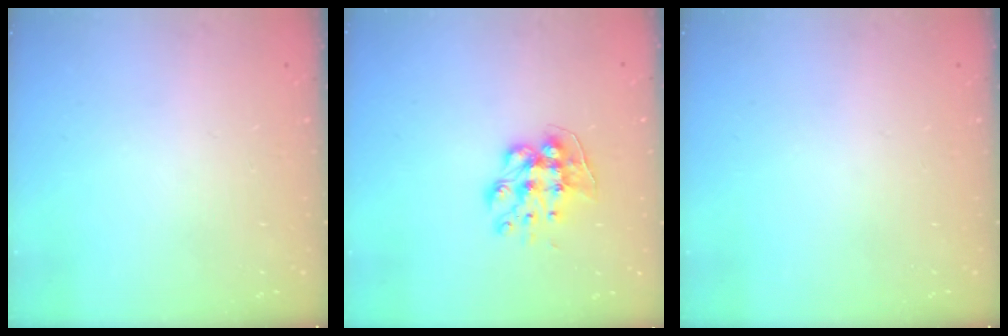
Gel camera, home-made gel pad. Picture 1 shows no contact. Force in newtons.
{"total": 9.7, "press": 9.7, "slide": 0.6}
{"total": 0.0}